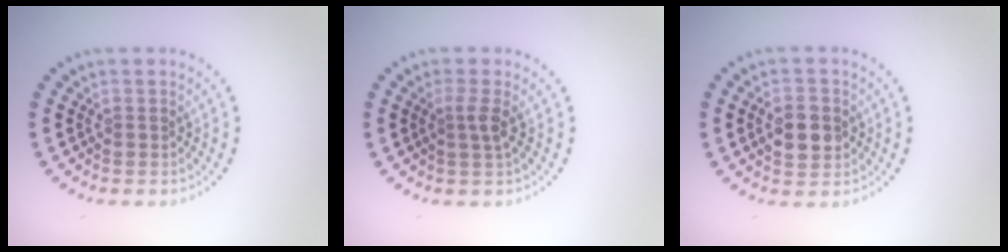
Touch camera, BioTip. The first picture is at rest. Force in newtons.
{"total": 1.5, "press": 1.0, "slide": 1.1}
{"total": 3.6, "press": 3.6, "slide": 0.2}